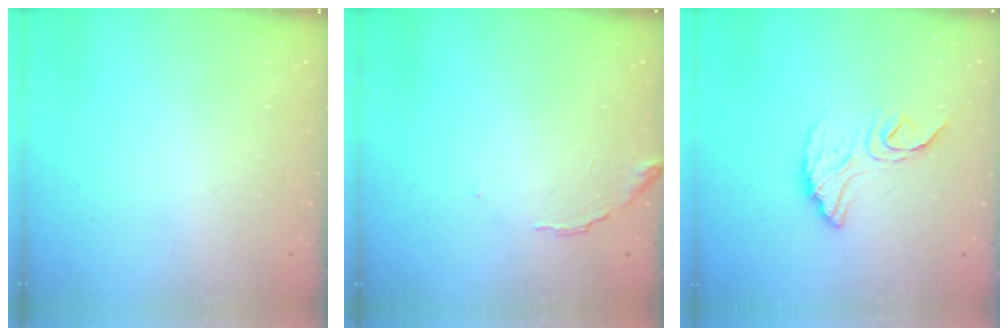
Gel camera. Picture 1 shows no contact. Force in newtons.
{"total": 8.1, "press": 8.1, "slide": 0.4}
{"total": 12.1, "press": 12.1, "slide": 0.7}